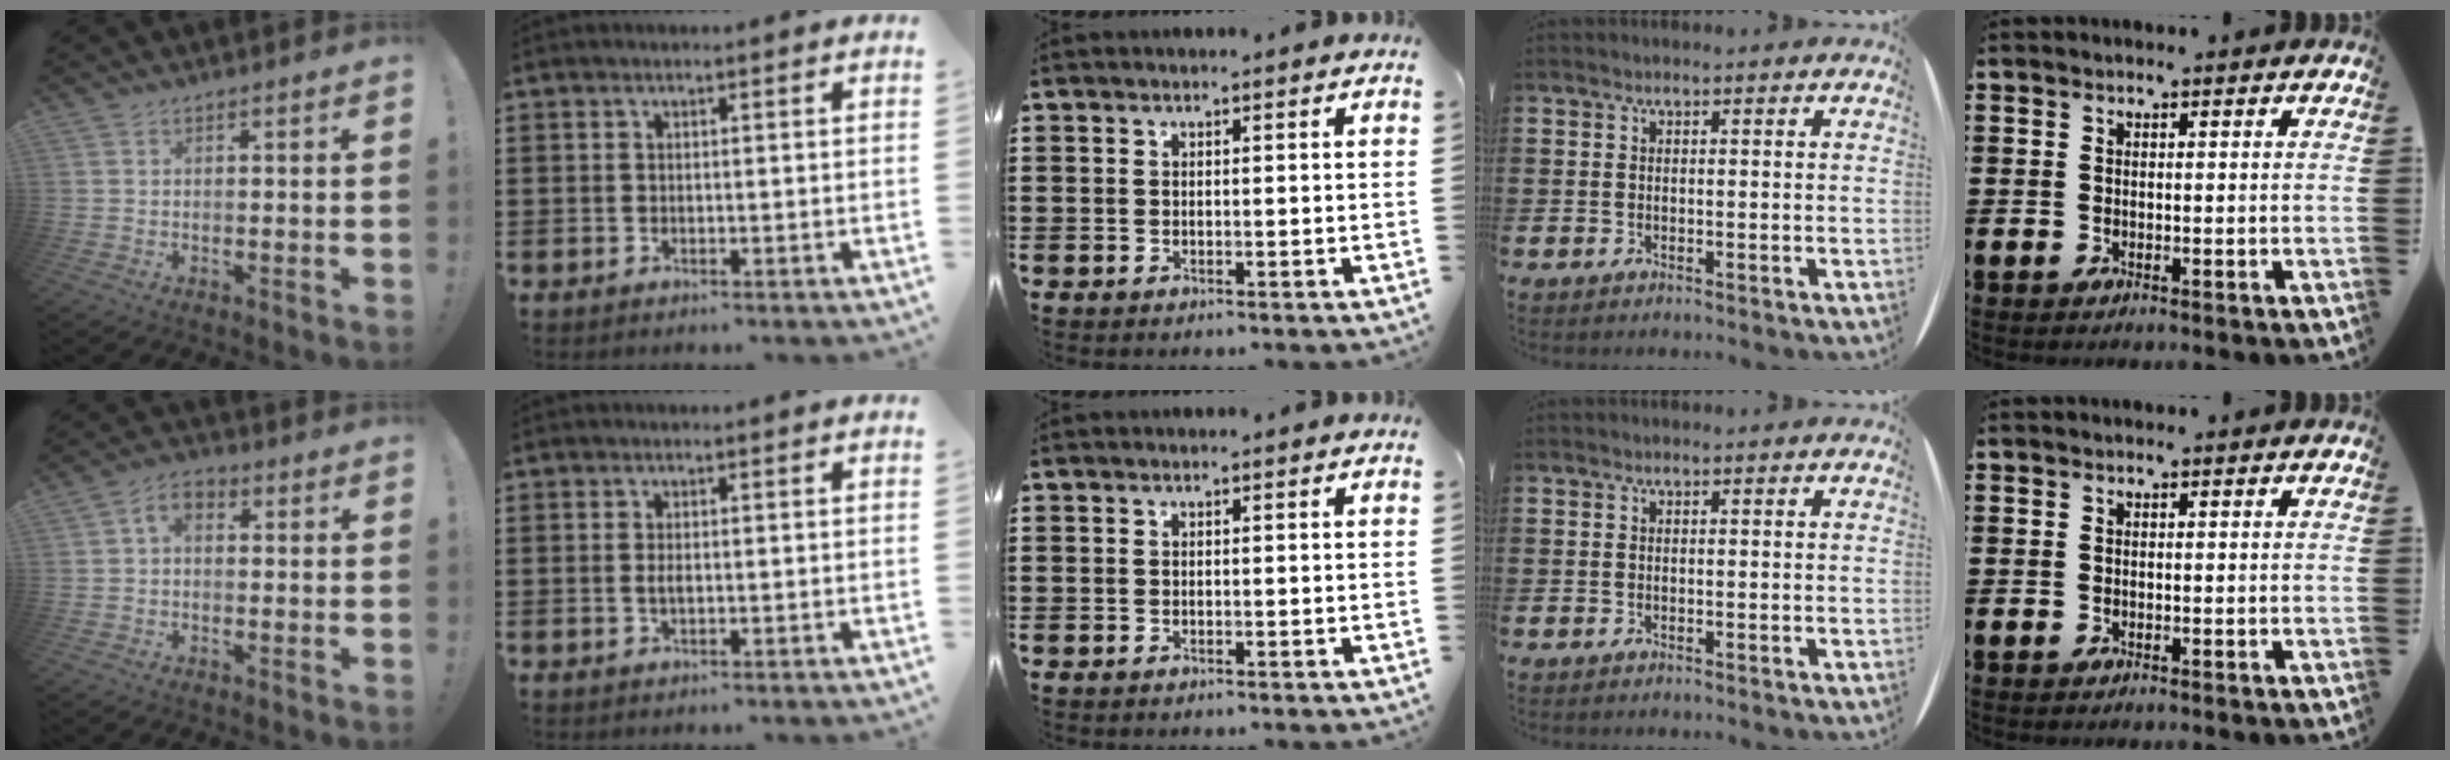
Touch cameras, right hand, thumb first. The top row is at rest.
{"thumb": {"total": 4.1, "force": [0.1, 2.7, 3.1], "torque": [-0.050, 0.007, 0.003]}, "index": {"total": 1.5, "force": [-0.2, 0.6, 1.4], "torque": [-0.034, -0.001, -0.006]}}